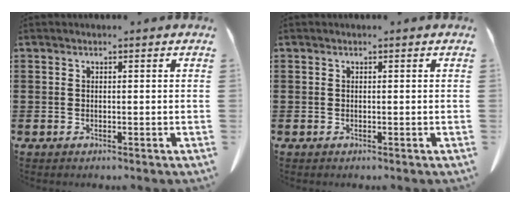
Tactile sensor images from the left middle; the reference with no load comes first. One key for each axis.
{"total": 0.0}